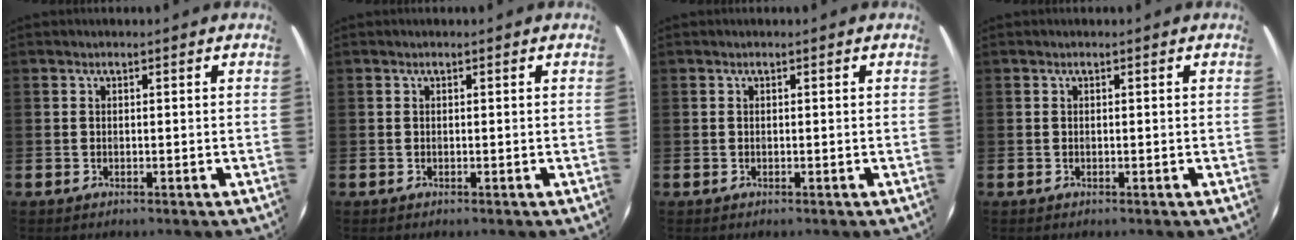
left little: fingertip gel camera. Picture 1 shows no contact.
{"total": 0.0}
{"total": 0.0}
{"total": 0.0}